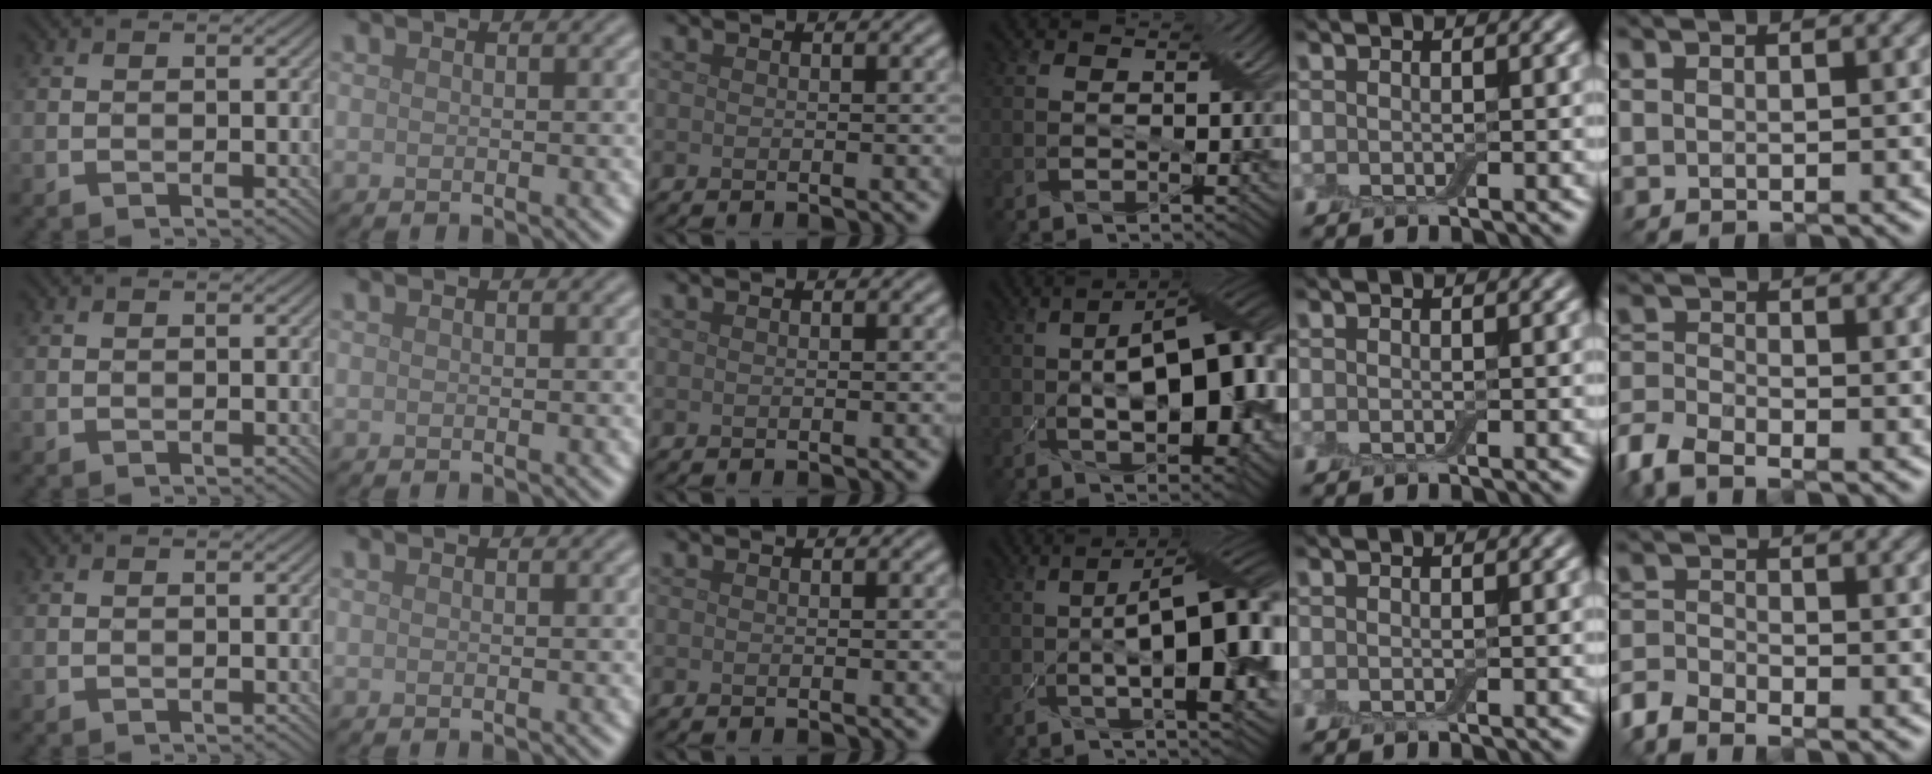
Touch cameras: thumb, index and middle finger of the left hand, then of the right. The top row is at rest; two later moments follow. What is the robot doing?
{"motion": "pour", "object": "bowl"}